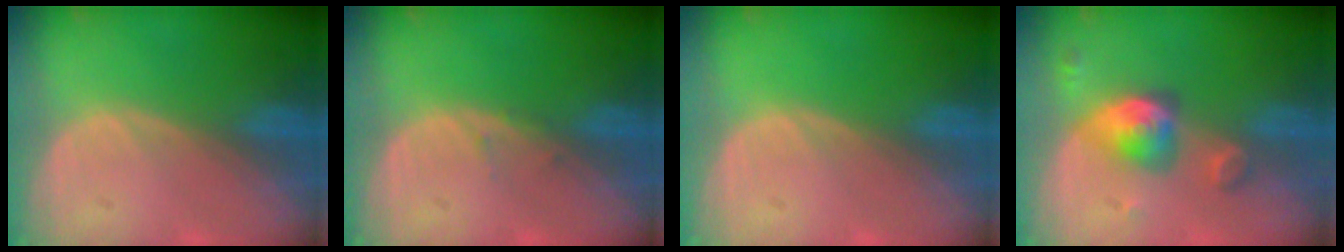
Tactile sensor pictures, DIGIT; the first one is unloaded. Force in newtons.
{"total": 0.8, "press": 0.7, "slide": 0.3}
{"total": 0.0}
{"total": 5.4, "press": 5.4, "slide": 0.5}